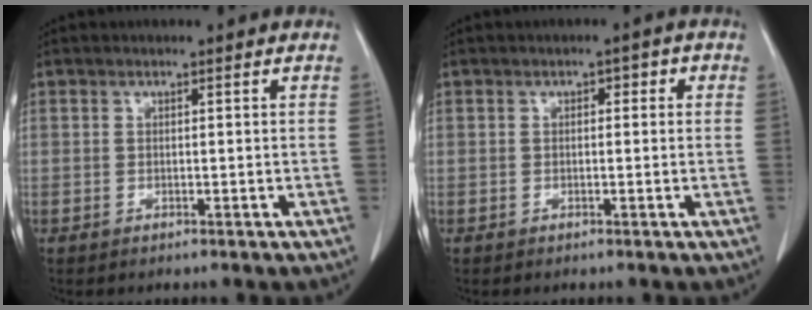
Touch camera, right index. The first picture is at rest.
{"total": 1.7, "force": [0.3, 1.0, 1.4], "torque": [-0.018, 0.019, 0.003]}